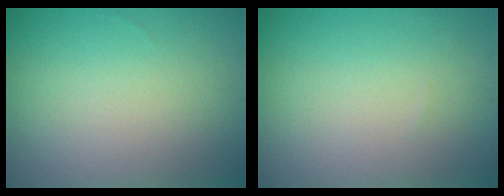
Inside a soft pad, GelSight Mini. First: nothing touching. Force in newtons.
{"total": 0.0}